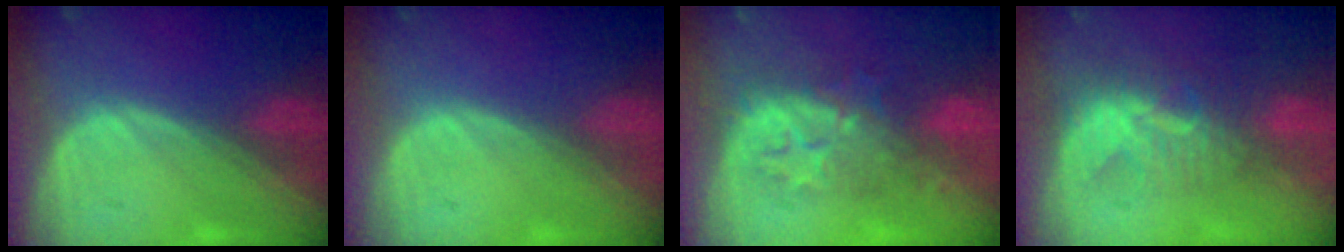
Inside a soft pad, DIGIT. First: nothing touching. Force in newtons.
{"total": 0.0}
{"total": 8.4, "press": 8.1, "slide": 2.0}
{"total": 7.8, "press": 7.2, "slide": 2.8}